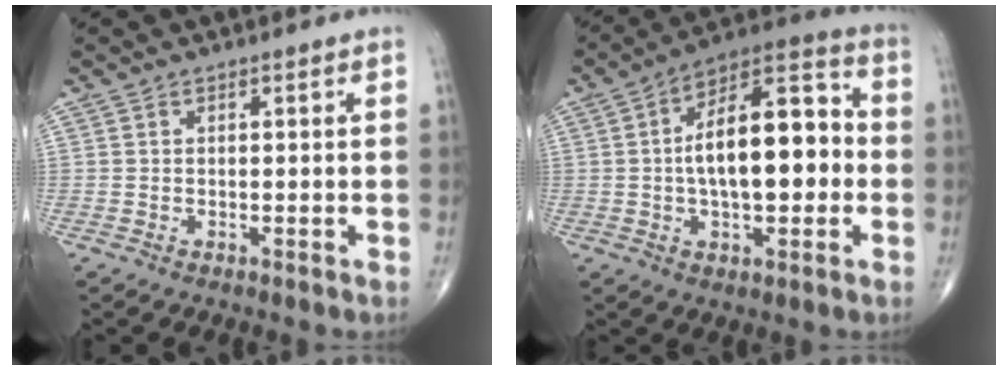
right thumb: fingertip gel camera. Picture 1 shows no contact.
{"total": 18.4, "force": [-0.3, 8.6, 16.3], "torque": [-0.242, 0.034, -0.013]}